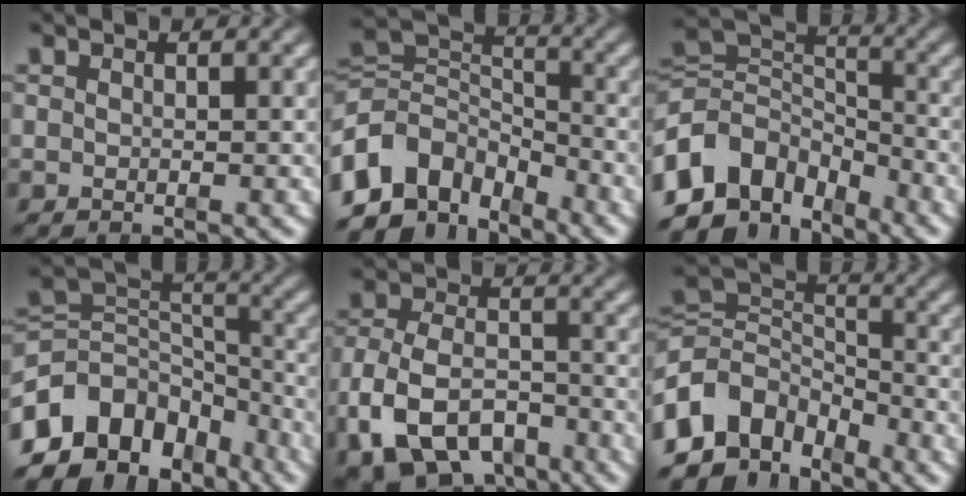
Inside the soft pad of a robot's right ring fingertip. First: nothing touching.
{"total": 12.0, "force": [-3.0, 9.2, 7.0], "torque": [-0.146, -0.053, -0.039]}
{"total": 13.3, "force": [-3.1, 10.6, 7.5], "torque": [-0.157, -0.054, -0.041]}
{"total": 15.2, "force": [-5.0, 11.9, 8.0], "torque": [-0.159, -0.045, -0.074]}
{"total": 9.7, "force": [-5.8, 6.5, 4.4], "torque": [-0.098, -0.047, -0.083]}
{"total": 12.0, "force": [-2.7, 9.4, 7.1], "torque": [-0.147, -0.052, -0.035]}